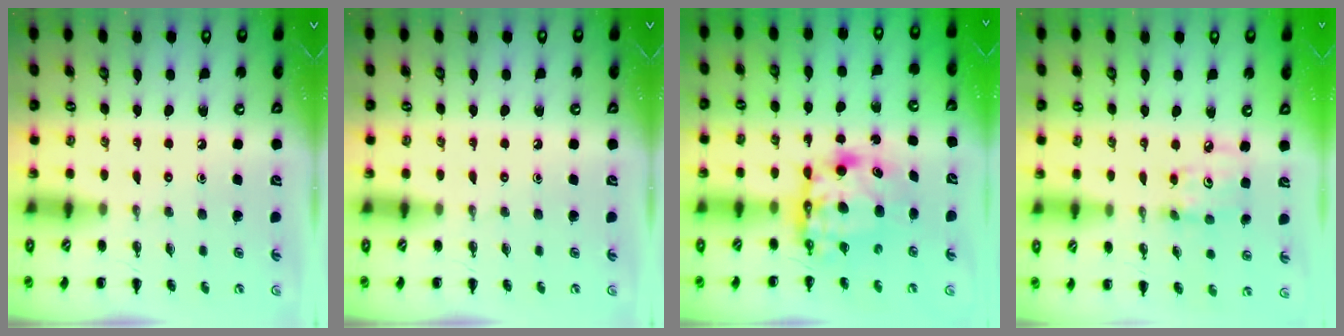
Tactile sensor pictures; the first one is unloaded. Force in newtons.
{"total": 0.0}
{"total": 7.6, "press": 7.4, "slide": 1.8}
{"total": 4.6, "press": 4.6, "slide": 0.5}